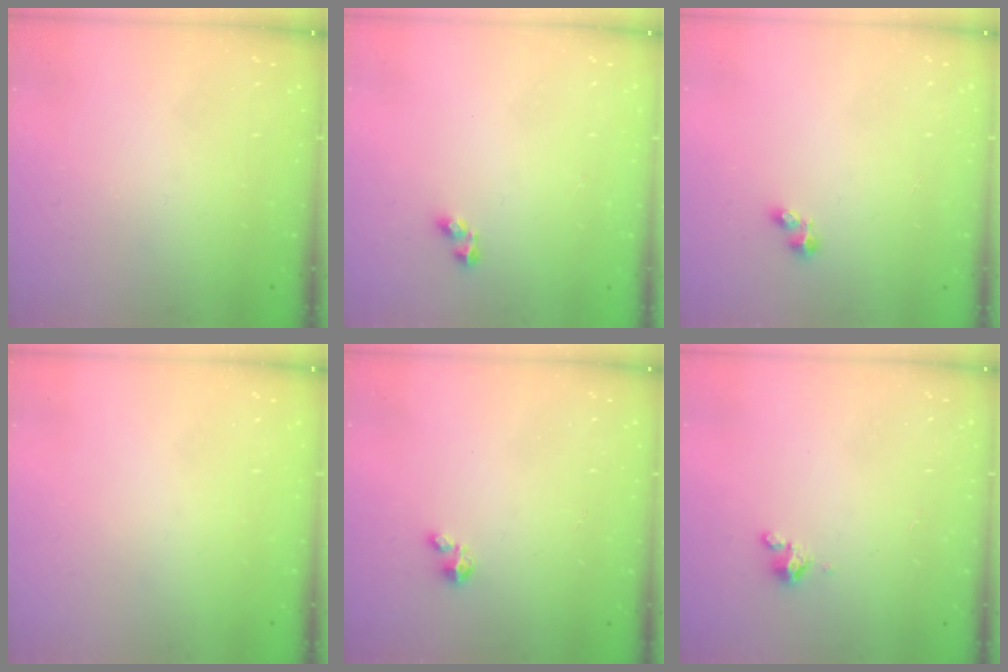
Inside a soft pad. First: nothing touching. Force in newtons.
{"total": 3.6, "press": 3.5, "slide": 0.6}
{"total": 2.5, "press": 2.5, "slide": 0.4}
{"total": 0.0}
{"total": 2.0, "press": 2.0, "slide": 0.1}
{"total": 1.8, "press": 1.7, "slide": 0.4}